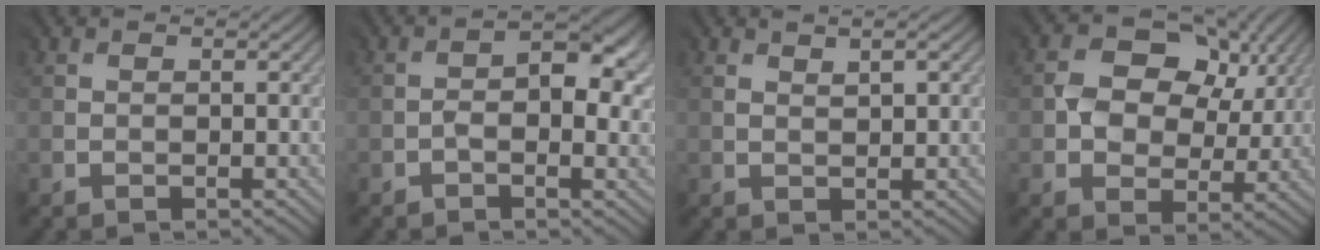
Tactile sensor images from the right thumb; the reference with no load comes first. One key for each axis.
{"total": 5.6, "fx": 0.0, "fy": 3.1, "fz": 4.7, "tx": -0.075, "ty": 0.000, "tz": -0.001}
{"total": 1.7, "fx": 1.4, "fy": 0.2, "fz": 1.0, "tx": -0.026, "ty": -0.002, "tz": 0.034}
{"total": 9.8, "fx": 2.8, "fy": 7.4, "fz": 5.8, "tx": -0.122, "ty": 0.002, "tz": 0.044}